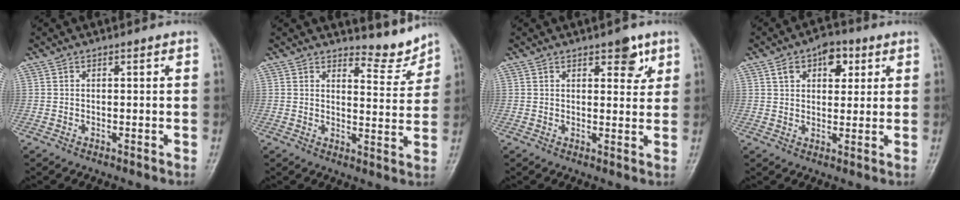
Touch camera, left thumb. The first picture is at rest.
{"total": 5.2, "force": [5.1, 1.0, 0.3], "torque": [0.011, -0.059, 0.073]}
{"total": 4.6, "force": [2.6, 2.2, 3.1], "torque": [-0.018, -0.013, 0.032]}
{"total": 8.0, "force": [3.6, 5.1, 5.1], "torque": [-0.043, -0.002, 0.051]}